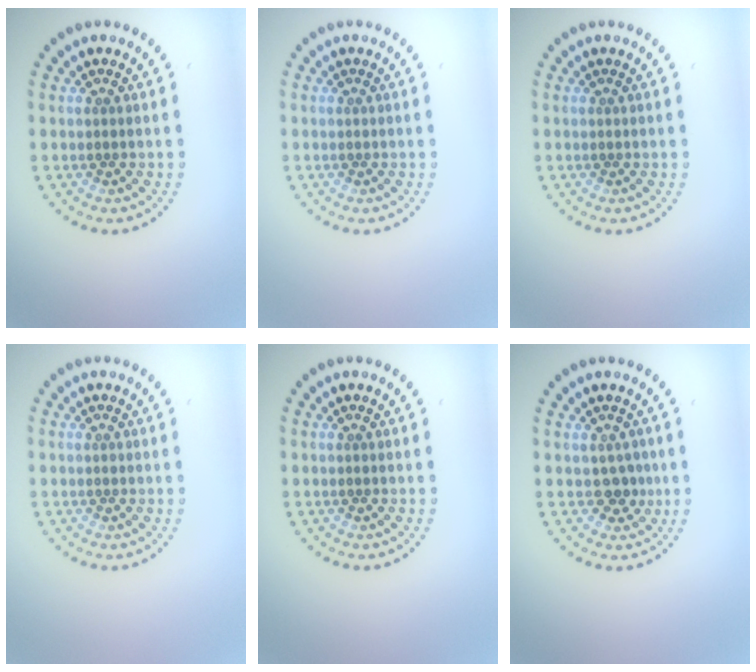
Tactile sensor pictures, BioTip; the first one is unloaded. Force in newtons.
{"total": 0.0}
{"total": 0.0}
{"total": 0.0}
{"total": 0.0}
{"total": 1.6, "press": 1.4, "slide": 0.8}